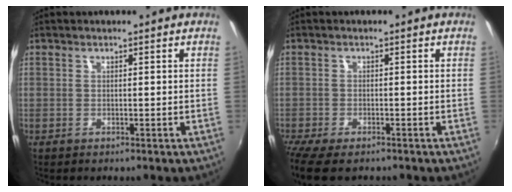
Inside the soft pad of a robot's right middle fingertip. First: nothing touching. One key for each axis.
{"total": 6.6, "fx": -5.3, "fy": 1.9, "fz": 3.5, "tx": -0.089, "ty": -0.035, "tz": -0.094}